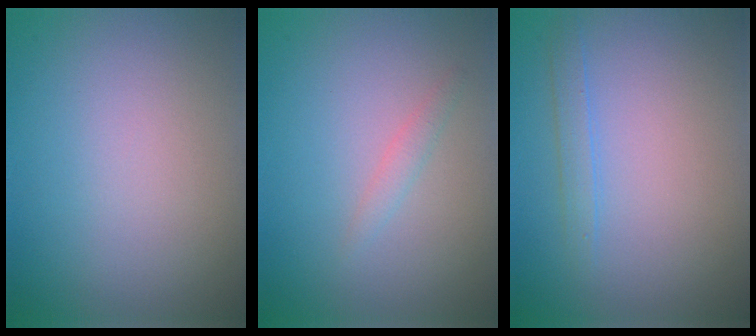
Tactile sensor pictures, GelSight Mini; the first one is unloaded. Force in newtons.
{"total": 0.9, "press": 0.8, "slide": 0.0}
{"total": 1.3, "press": 1.3, "slide": 0.2}